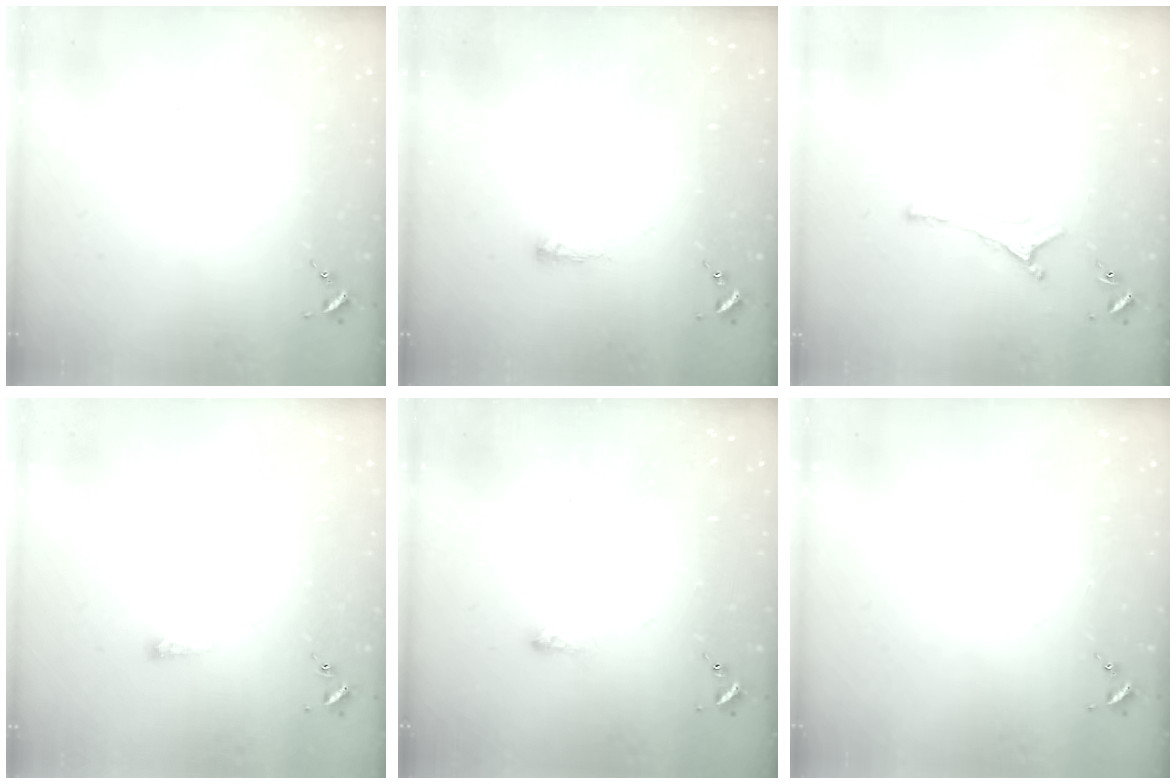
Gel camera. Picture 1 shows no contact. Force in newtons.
{"total": 4.2, "press": 4.2, "slide": 0.7}
{"total": 6.0, "press": 5.9, "slide": 0.8}
{"total": 3.6, "press": 3.6, "slide": 0.5}
{"total": 2.4, "press": 2.4, "slide": 0.5}
{"total": 0.0}